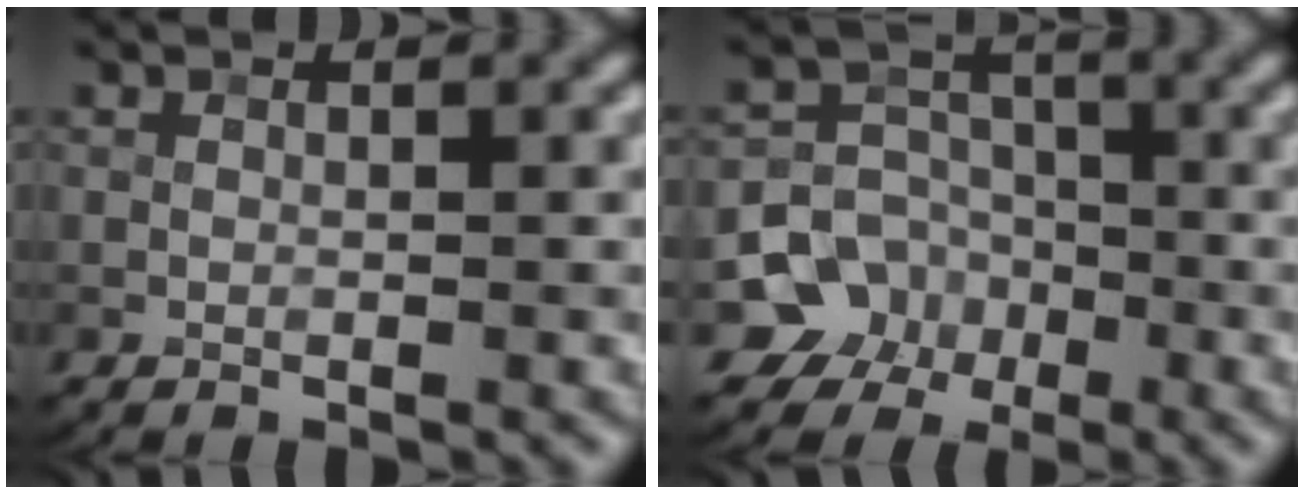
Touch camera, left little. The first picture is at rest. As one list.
[{"total": 6.2, "force": [-2.9, 5.4, 0.8], "torque": [0.019, -0.005, -0.072]}]